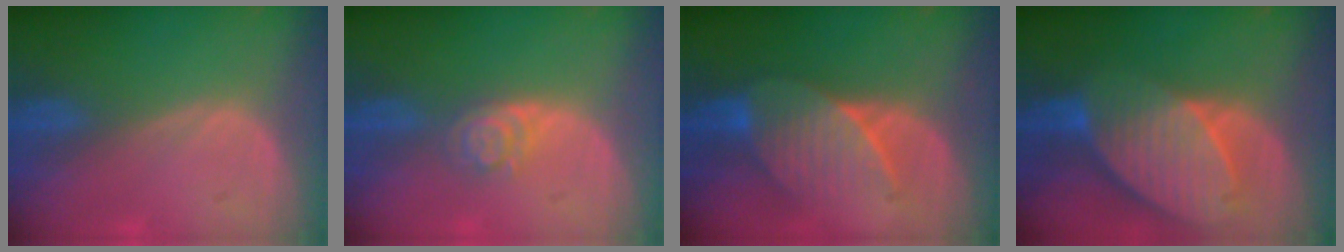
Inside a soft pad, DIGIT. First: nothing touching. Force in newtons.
{"total": 4.0, "press": 3.6, "slide": 1.7}
{"total": 7.5, "press": 7.4, "slide": 1.4}
{"total": 10.4, "press": 9.1, "slide": 5.0}